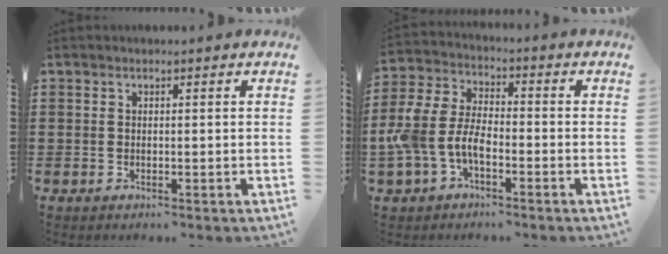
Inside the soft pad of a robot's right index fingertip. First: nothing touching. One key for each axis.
{"total": 7.1, "fx": -3.1, "fy": 3.9, "fz": 5.1, "tx": -0.146, "ty": -0.004, "tz": -0.072}